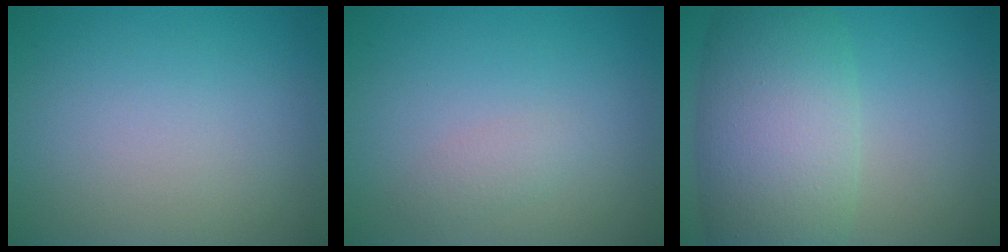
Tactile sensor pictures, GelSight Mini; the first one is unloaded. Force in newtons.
{"total": 1.1, "press": 1.1, "slide": 0.0}
{"total": 9.5, "press": 9.5, "slide": 0.3}